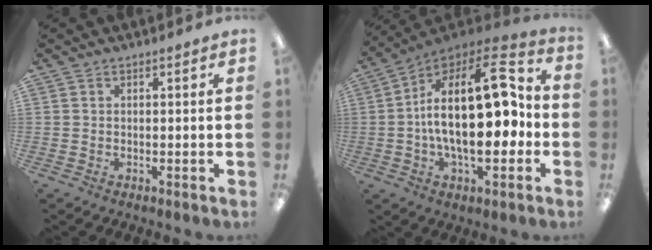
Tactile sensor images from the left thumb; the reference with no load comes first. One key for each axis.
{"total": 24.4, "fx": 0.0, "fy": 11.8, "fz": 21.4, "tx": -0.360, "ty": 0.002, "tz": 0.001}